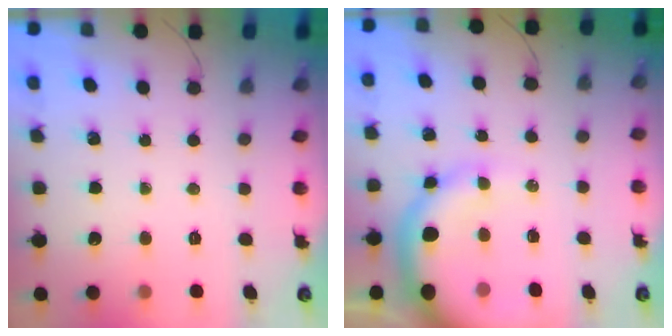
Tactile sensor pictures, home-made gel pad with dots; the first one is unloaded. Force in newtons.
{"total": 12.1, "press": 11.6, "slide": 3.1}